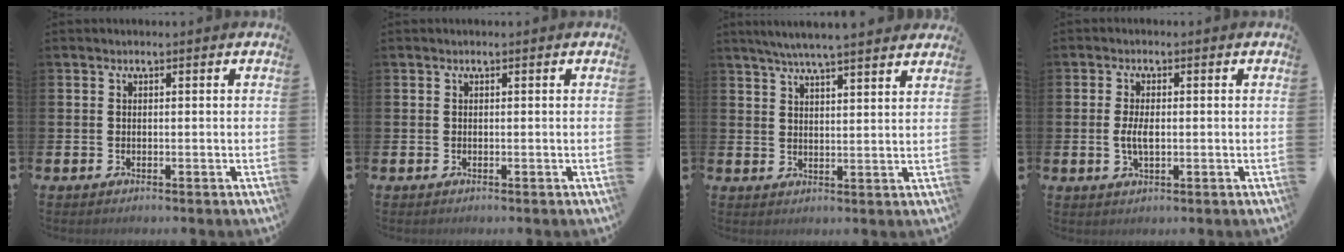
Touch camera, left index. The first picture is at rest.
{"total": 0.0}
{"total": 5.8, "force": [5.5, -0.1, 1.9], "torque": [-0.050, -0.019, 0.097]}
{"total": 3.0, "force": [-0.1, 1.4, 2.7], "torque": [-0.038, -0.001, -0.007]}